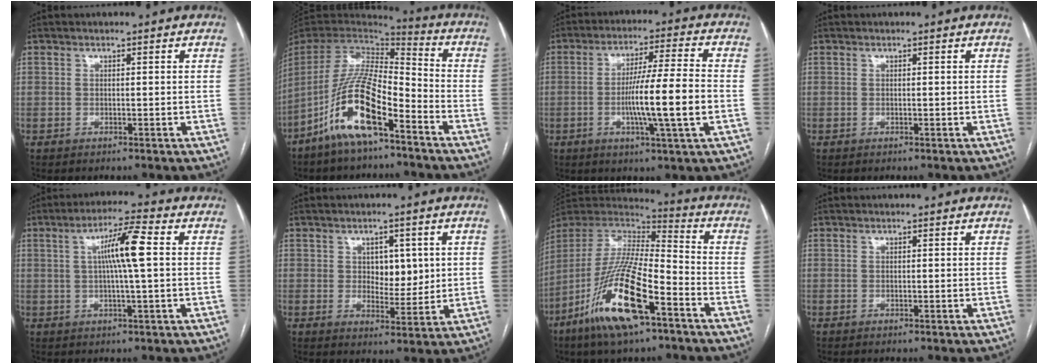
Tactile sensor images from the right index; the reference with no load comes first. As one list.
[{"total": 15.1, "force": [-8.4, 3.8, 12.0], "torque": [-0.245, -0.008, -0.156]}, {"total": 11.9, "force": [-2.2, -0.6, 11.7], "torque": [-0.206, -0.005, -0.044]}, {"total": 0.0}, {"total": 7.7, "force": [1.2, -0.2, 7.6], "torque": [-0.134, 0.009, 0.018]}, {"total": 5.5, "force": [1.2, 3.2, 4.3], "torque": [-0.052, 0.001, 0.024]}, {"total": 20.2, "force": [-10.4, 4.2, 16.8], "torque": [-0.364, -0.038, -0.195]}, {"total": 0.0}]